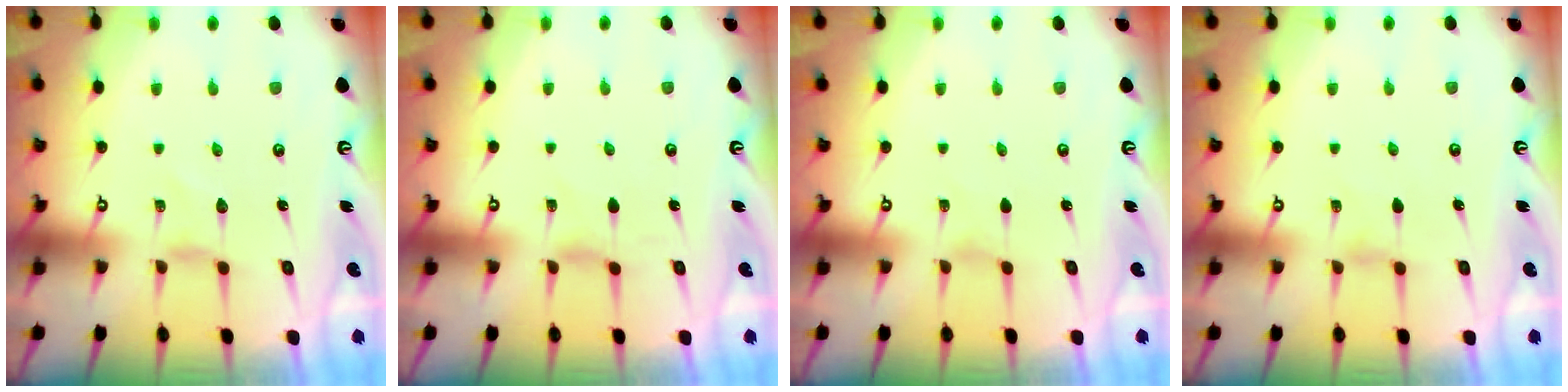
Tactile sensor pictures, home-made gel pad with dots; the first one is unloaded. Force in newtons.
{"total": 0.0}
{"total": 0.0}
{"total": 0.7, "press": 0.7, "slide": 0.3}